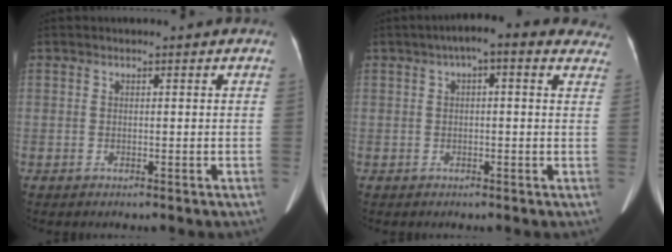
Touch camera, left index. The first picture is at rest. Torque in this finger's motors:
{"motor_torque": [0.01, -0.14, 0.04, 0.00]}